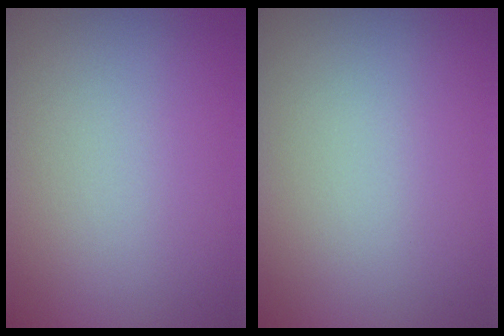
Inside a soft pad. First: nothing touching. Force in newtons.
{"total": 0.0}